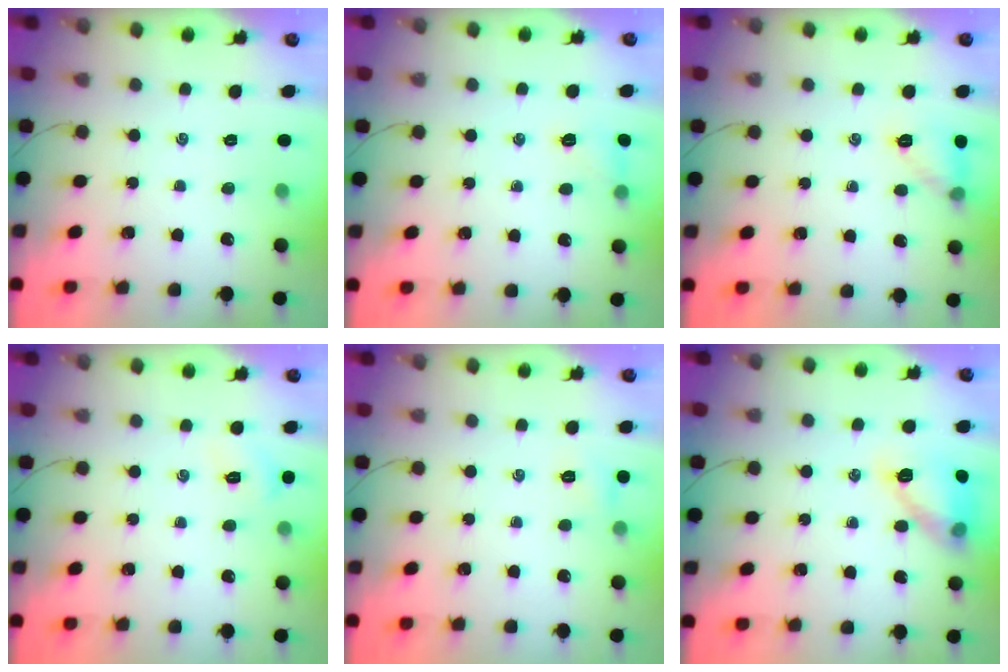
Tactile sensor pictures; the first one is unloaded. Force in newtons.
{"total": 7.0, "press": 6.8, "slide": 1.6}
{"total": 8.3, "press": 8.2, "slide": 1.2}
{"total": 6.9, "press": 6.7, "slide": 1.6}
{"total": 4.2, "press": 4.0, "slide": 1.0}
{"total": 13.4, "press": 13.4, "slide": 0.8}